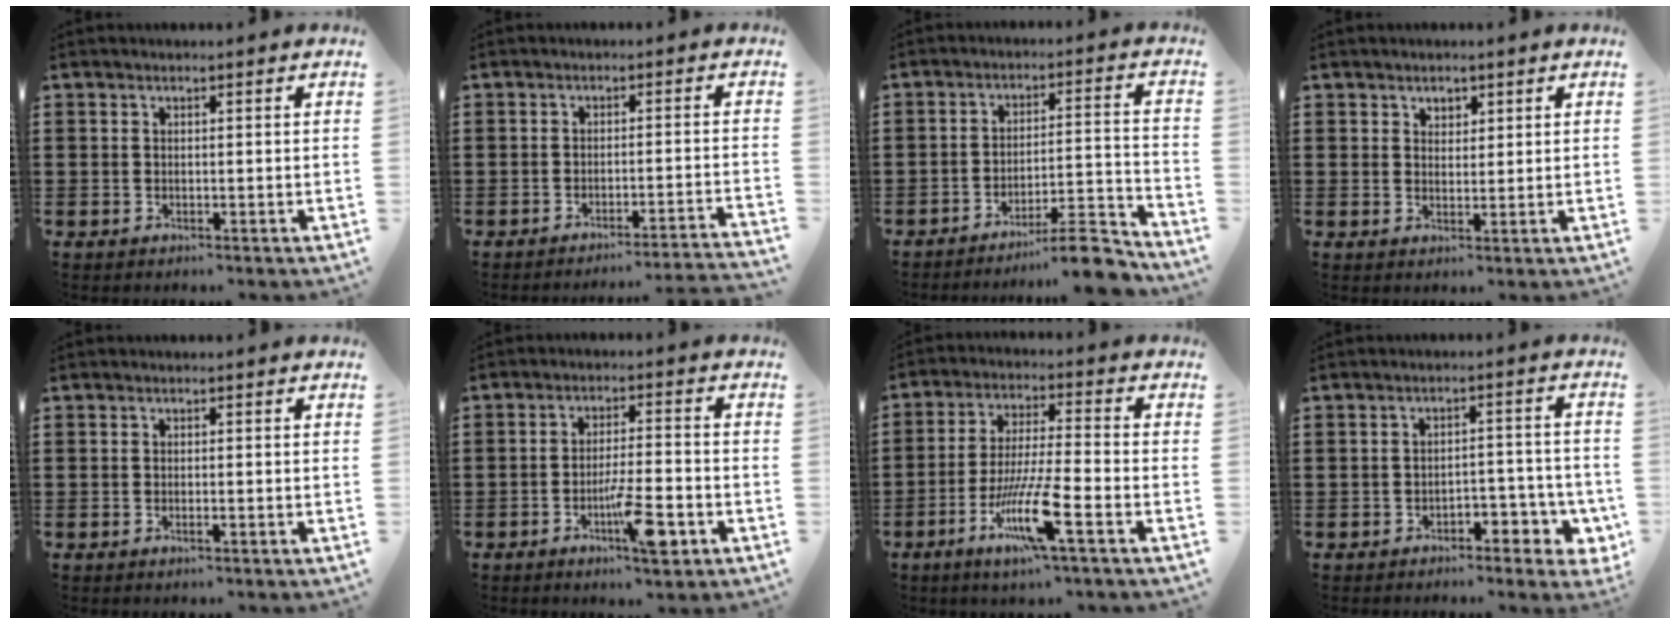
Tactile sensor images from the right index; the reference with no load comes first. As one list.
[{"total": 2.8, "force": [-2.5, -0.6, 1.0], "torque": [-0.020, -0.008, -0.052]}, {"total": 8.7, "force": [-7.8, 0.3, 3.9], "torque": [-0.053, 0.011, -0.148]}, {"total": 1.8, "force": [1.2, 1.2, 0.5], "torque": [-0.014, 0.007, 0.022]}, {"total": 0.6, "force": [-0.4, 0.1, 0.5], "torque": [-0.010, -0.003, -0.006]}, {"total": 7.8, "force": [-3.5, 1.6, 6.7], "torque": [-0.124, -0.002, -0.062]}, {"total": 10.8, "force": [-5.4, 1.1, 9.3], "torque": [-0.195, -0.009, -0.105]}, {"total": 4.1, "force": [-2.7, 2.2, 2.3], "torque": [-0.039, 0.012, -0.050]}]